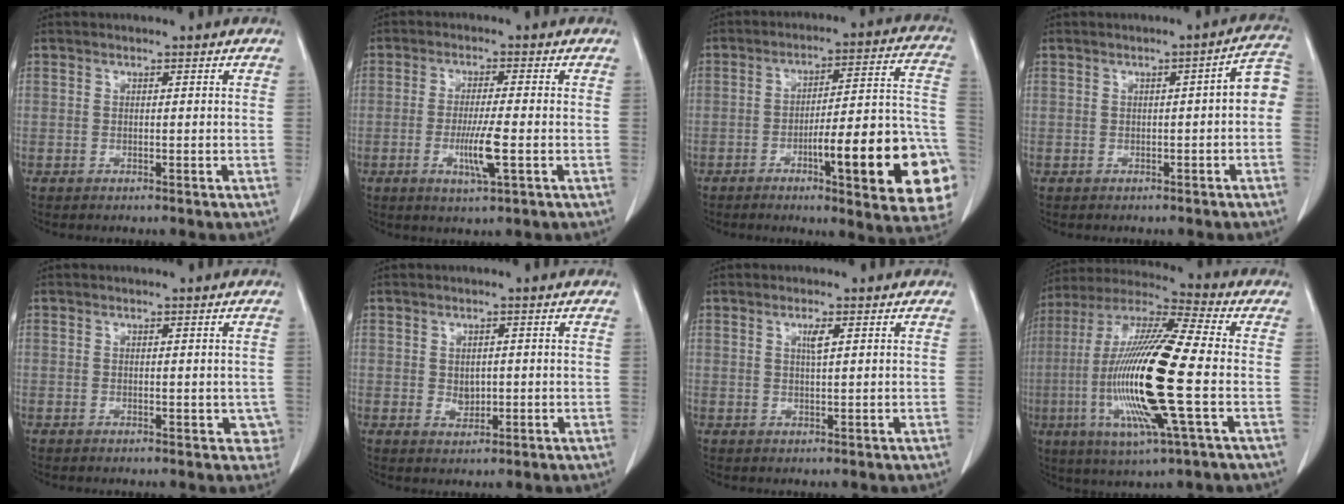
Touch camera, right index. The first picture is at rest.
{"total": 6.0, "force": [-1.7, 0.0, 5.8], "torque": [-0.109, -0.014, -0.029]}
{"total": 20.8, "force": [-7.0, 2.7, 19.4], "torque": [-0.168, 0.022, -0.086]}
{"total": 4.4, "force": [-0.4, 0.8, 4.3], "torque": [-0.047, 0.019, -0.010]}
{"total": 3.0, "force": [-0.3, 1.6, 2.4], "torque": [-0.009, -0.003, -0.001]}
{"total": 2.2, "force": [0.1, 1.6, 1.5], "torque": [-0.024, -0.003, 0.008]}
{"total": 1.7, "force": [0.7, 0.1, 1.5], "torque": [-0.031, -0.002, 0.012]}
{"total": 20.5, "force": [-3.5, 1.4, 20.1], "torque": [-0.421, -0.013, -0.070]}